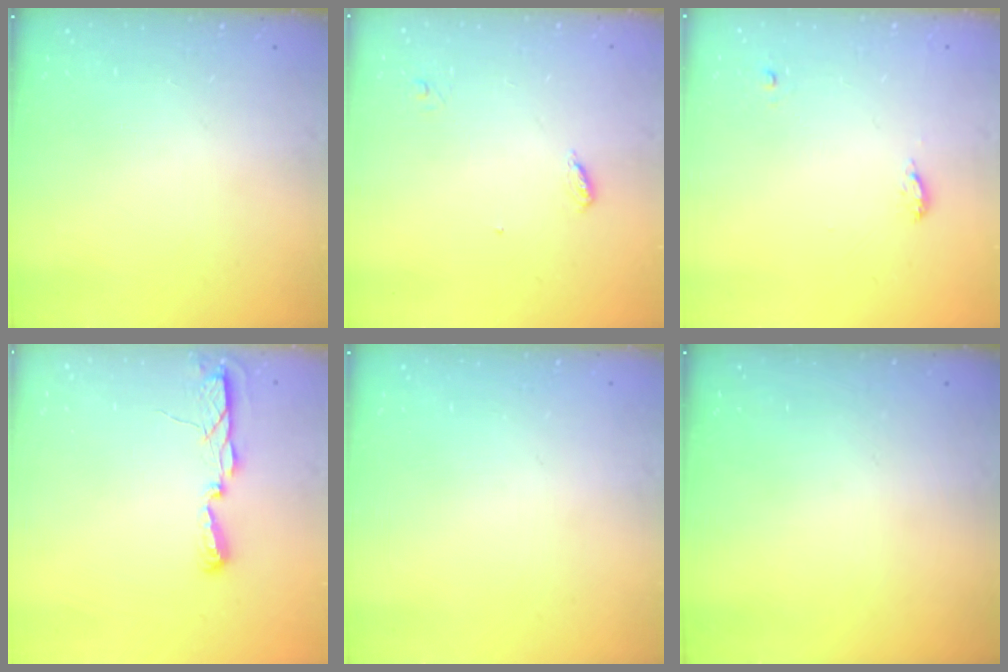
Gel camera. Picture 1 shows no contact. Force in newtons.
{"total": 3.6, "press": 3.6, "slide": 0.3}
{"total": 5.3, "press": 5.0, "slide": 1.7}
{"total": 5.5, "press": 5.5, "slide": 0.6}
{"total": 0.0}
{"total": 0.0}